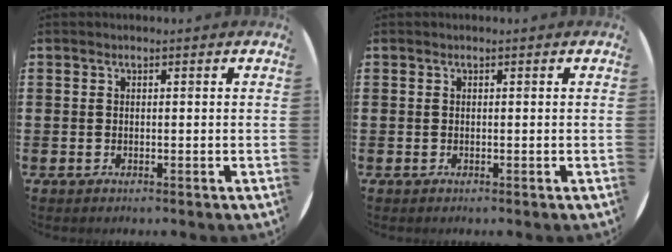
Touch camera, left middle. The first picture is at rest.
{"total": 0.0}